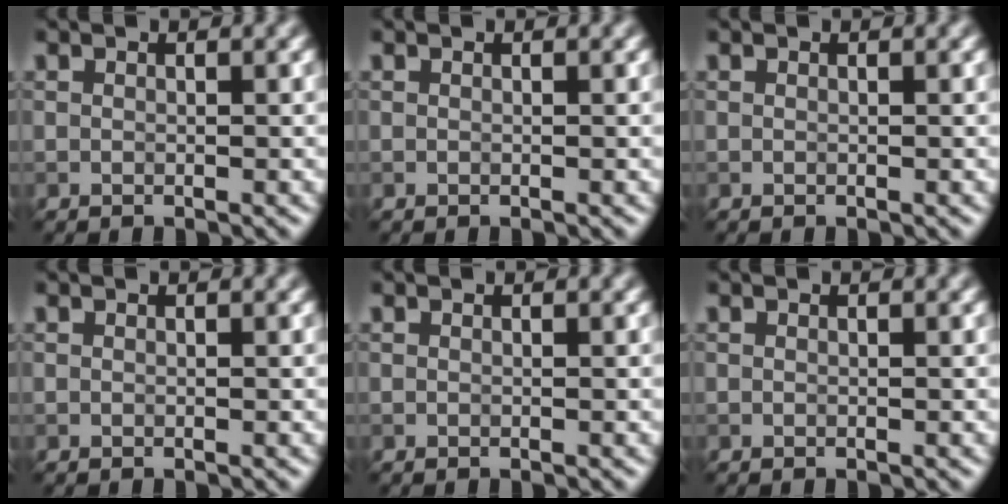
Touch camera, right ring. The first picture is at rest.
{"total": 0.0}
{"total": 0.0}
{"total": 0.0}
{"total": 0.0}
{"total": 0.0}